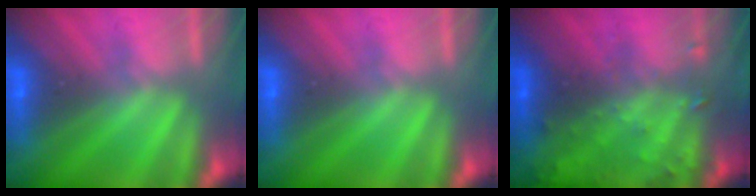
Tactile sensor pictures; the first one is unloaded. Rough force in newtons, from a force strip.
{"total": 0.0}
{"total": 8.6}